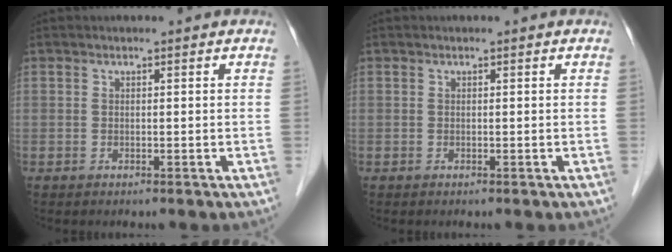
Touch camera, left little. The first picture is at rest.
{"total": 0.0}